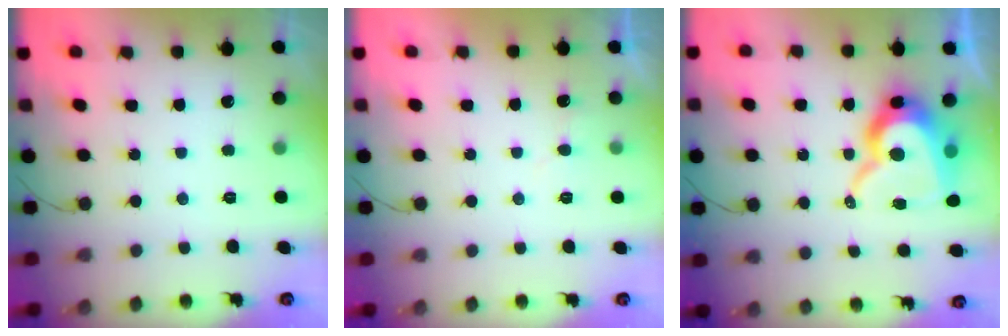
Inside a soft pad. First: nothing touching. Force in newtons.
{"total": 5.2, "press": 5.2, "slide": 0.5}
{"total": 15.7, "press": 15.7, "slide": 1.3}